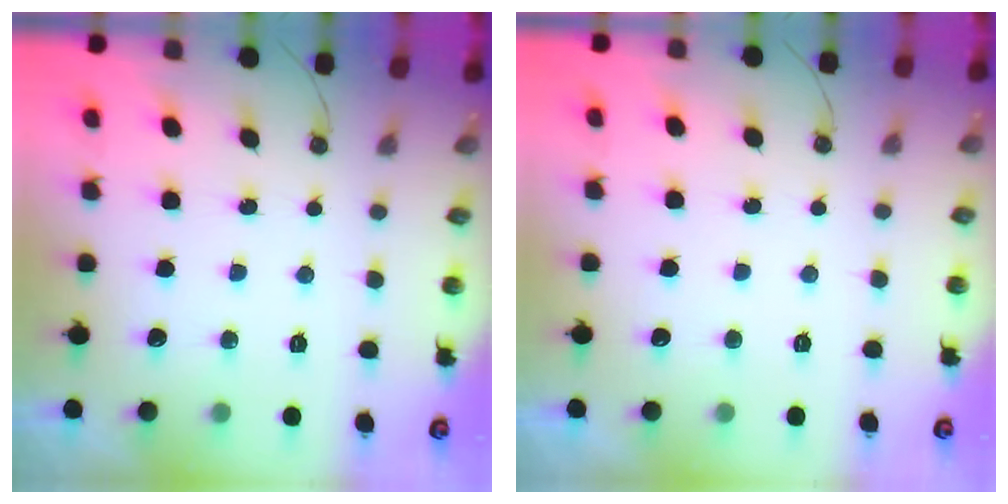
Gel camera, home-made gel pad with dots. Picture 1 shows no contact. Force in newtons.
{"total": 0.0}